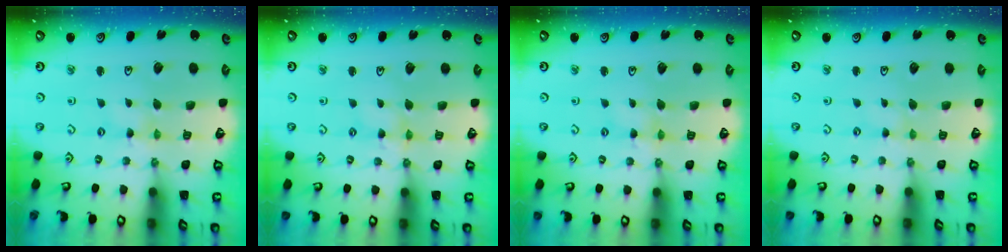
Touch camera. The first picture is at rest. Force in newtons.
{"total": 2.9, "press": 2.9, "slide": 0.4}
{"total": 3.3, "press": 3.3, "slide": 0.4}
{"total": 0.5, "press": 0.5, "slide": 0.1}